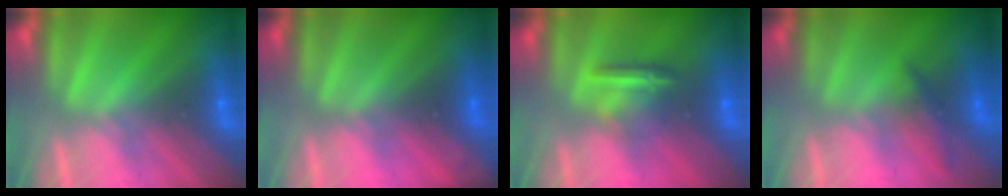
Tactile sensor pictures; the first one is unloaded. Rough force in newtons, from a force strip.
{"total": 2.0}
{"total": 6.1}
{"total": 1.8}